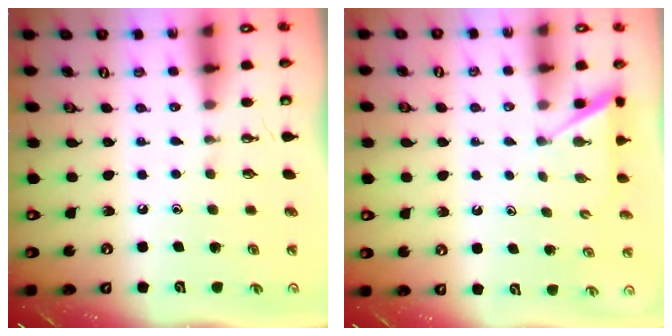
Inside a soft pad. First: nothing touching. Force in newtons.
{"total": 2.0, "press": 2.0, "slide": 0.3}